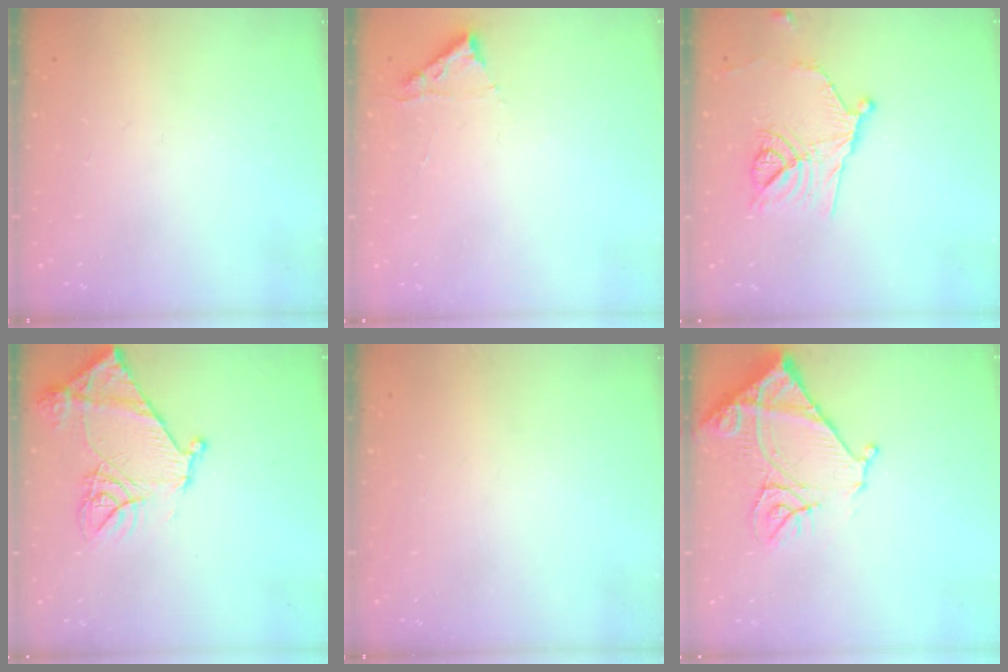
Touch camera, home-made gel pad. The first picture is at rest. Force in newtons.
{"total": 2.8, "press": 2.8, "slide": 0.3}
{"total": 13.6, "press": 13.4, "slide": 2.4}
{"total": 14.8, "press": 14.7, "slide": 1.6}
{"total": 0.0}
{"total": 14.4, "press": 14.3, "slide": 1.7}